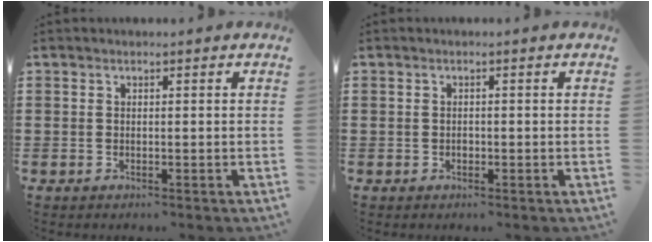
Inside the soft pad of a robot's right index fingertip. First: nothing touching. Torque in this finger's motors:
{"motor_torque": [-0.93, 1.21, -0.01, 0.02]}